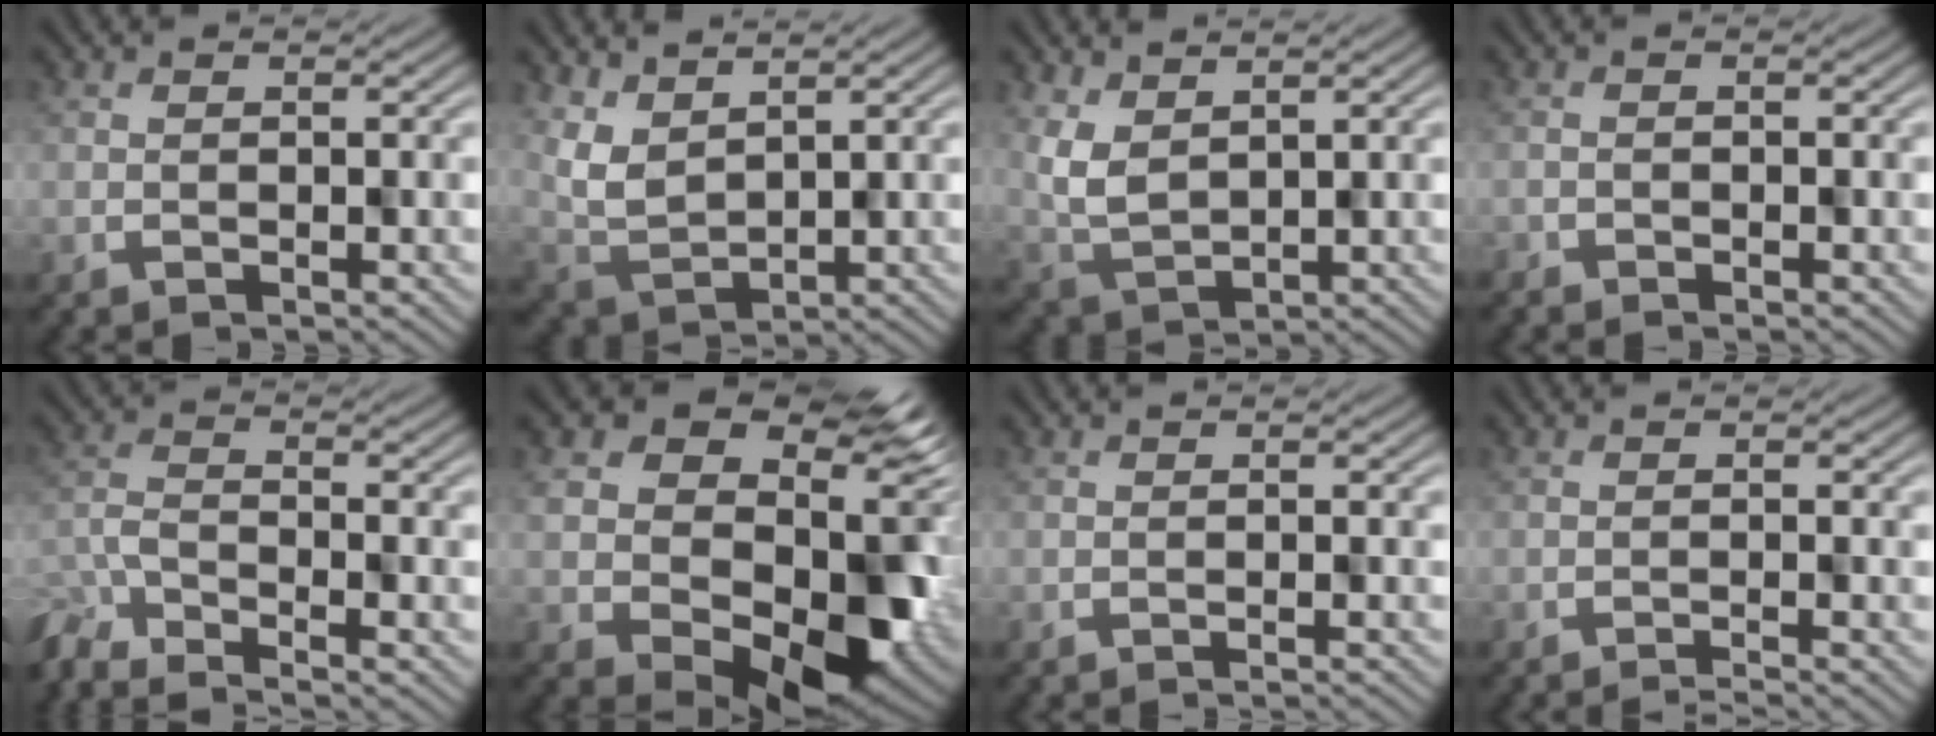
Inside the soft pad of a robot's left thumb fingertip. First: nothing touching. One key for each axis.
{"total": 5.5, "fx": 3.4, "fy": 3.2, "fz": 2.9, "tx": -0.075, "ty": -0.014, "tz": 0.076}
{"total": 5.2, "fx": 2.3, "fy": 3.4, "fz": 3.2, "tx": -0.081, "ty": -0.014, "tz": 0.051}
{"total": 0.6, "fx": -0.6, "fy": 0.0, "fz": -0.1, "tx": 0.004, "ty": -0.001, "tz": -0.010}
{"total": 6.7, "fx": -5.0, "fy": 2.4, "fz": 3.7, "tx": -0.084, "ty": -0.021, "tz": -0.102}
{"total": 15.2, "fx": 2.0, "fy": 11.1, "fz": 10.2, "tx": -0.149, "ty": -0.035, "tz": 0.068}
{"total": 0.8, "fx": -0.7, "fy": -0.1, "fz": 0.3, "tx": 0.001, "ty": 0.004, "tz": -0.015}
{"total": 1.8, "fx": -1.5, "fy": -0.1, "fz": 1.0, "tx": -0.012, "ty": 0.009, "tz": -0.031}